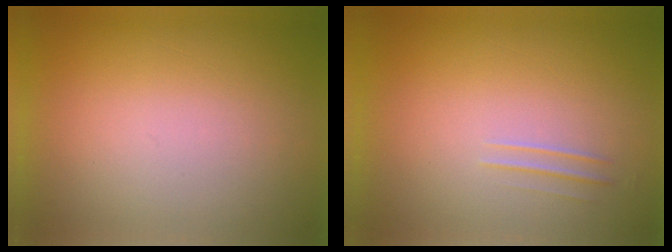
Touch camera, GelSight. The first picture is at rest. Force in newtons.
{"total": 1.7}